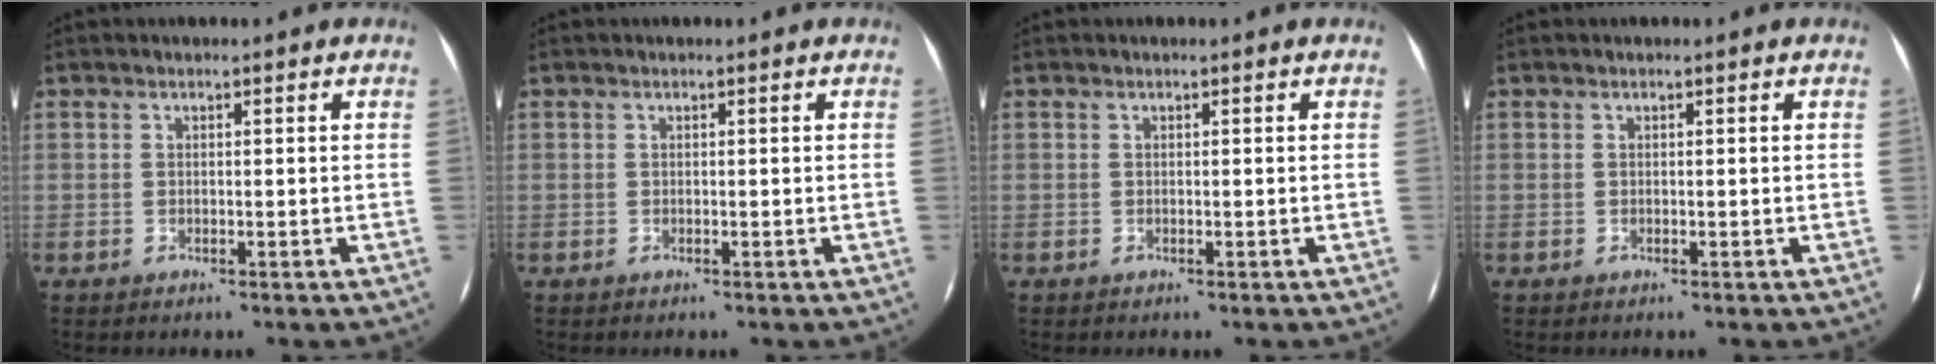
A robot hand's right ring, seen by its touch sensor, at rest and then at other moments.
{"total": 0.0}
{"total": 0.0}
{"total": 0.0}